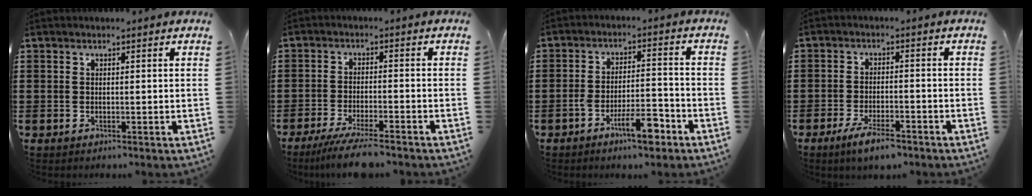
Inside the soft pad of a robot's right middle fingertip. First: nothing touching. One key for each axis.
{"total": 5.5, "fx": -4.7, "fy": 0.2, "fz": 2.9, "tx": -0.059, "ty": -0.015, "tz": -0.085}
{"total": 7.5, "fx": -4.7, "fy": 2.1, "fz": 5.5, "tx": -0.104, "ty": 0.005, "tz": -0.086}
{"total": 4.6, "fx": -3.6, "fy": 1.1, "fz": 2.8, "tx": -0.058, "ty": -0.003, "tz": -0.067}